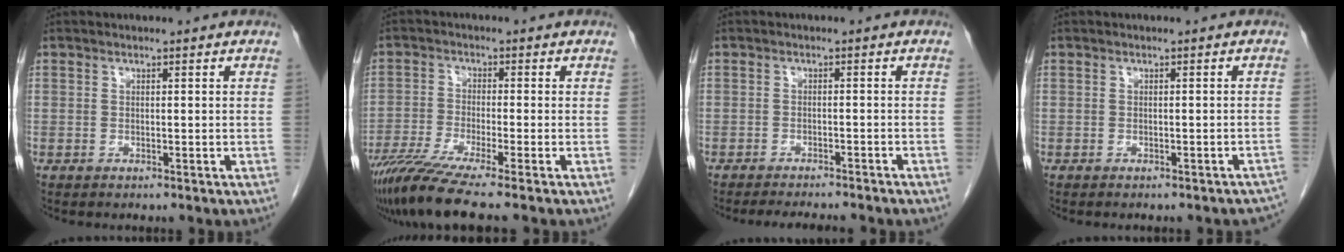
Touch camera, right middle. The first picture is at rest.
{"total": 8.9, "force": [-7.0, -1.2, 5.5], "torque": [-0.093, -0.030, -0.122]}
{"total": 9.3, "force": [-8.2, 1.3, 4.1], "torque": [-0.048, -0.009, -0.104]}
{"total": 8.2, "force": [-7.6, 2.0, 2.6], "torque": [-0.020, 0.002, -0.073]}